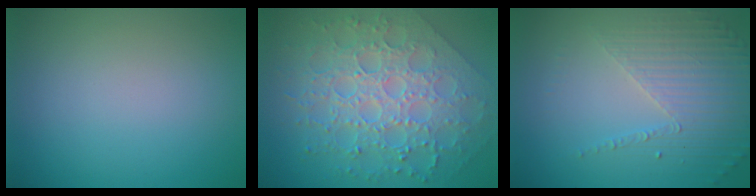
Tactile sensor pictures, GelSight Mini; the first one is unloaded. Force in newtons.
{"total": 8.4, "press": 6.1, "slide": 5.8}
{"total": 4.5, "press": 3.2, "slide": 3.2}